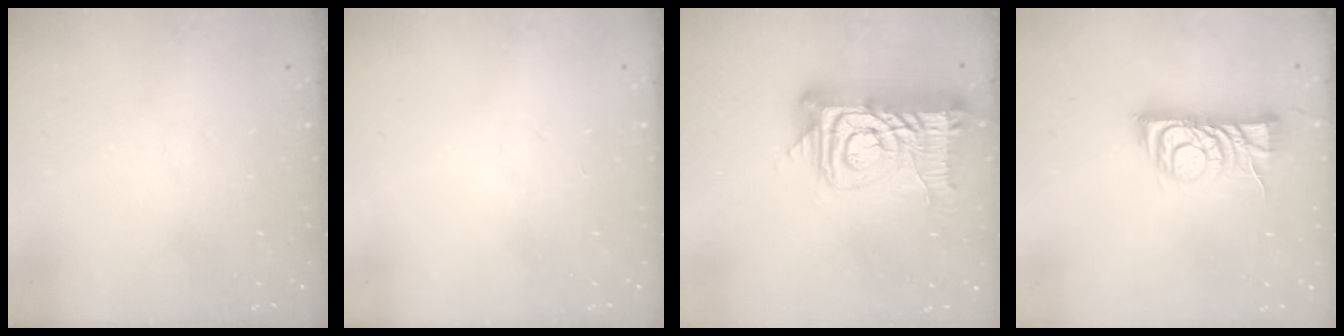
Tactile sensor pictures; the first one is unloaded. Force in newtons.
{"total": 0.0}
{"total": 16.0, "press": 15.9, "slide": 1.6}
{"total": 9.2, "press": 9.2, "slide": 0.3}